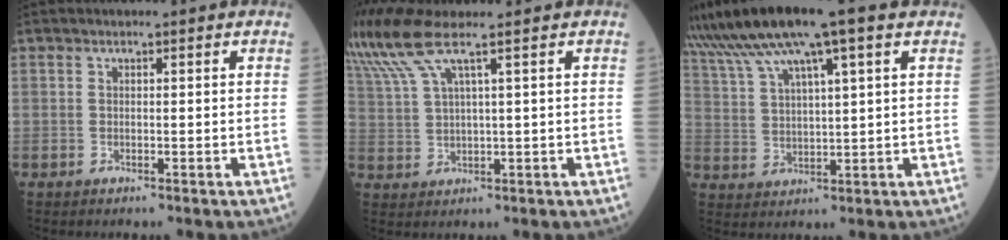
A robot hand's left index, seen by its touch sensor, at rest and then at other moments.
{"total": 7.2, "force": [5.3, -0.6, 4.8], "torque": [-0.120, 0.014, 0.117]}
{"total": 13.8, "force": [9.6, 0.7, 10.0], "torque": [-0.183, 0.038, 0.167]}